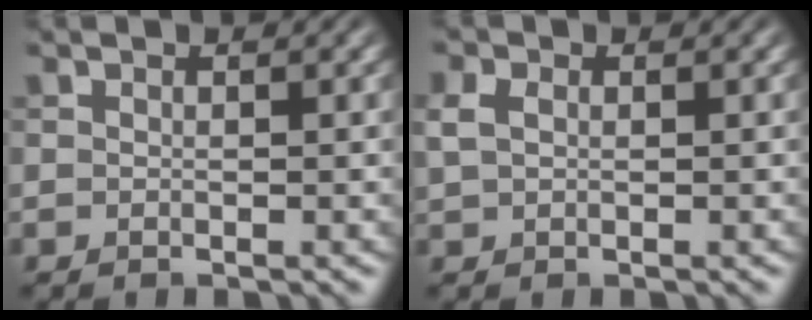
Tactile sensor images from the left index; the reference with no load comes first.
{"total": 1.8, "force": [0.5, 1.4, 1.1], "torque": [-0.028, 0.004, 0.009]}